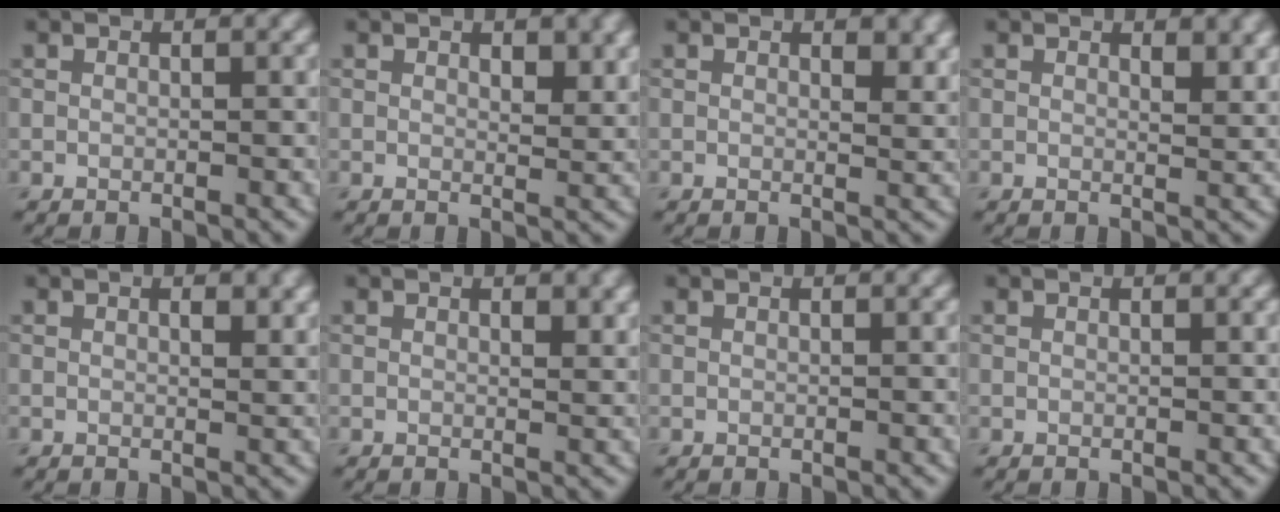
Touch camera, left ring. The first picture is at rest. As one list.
[{"total": 2.1, "force": [1.1, 0.9, 1.5], "torque": [-0.017, -0.006, 0.021]}, {"total": 1.9, "force": [1.1, 0.8, 1.4], "torque": [-0.015, -0.005, 0.020]}, {"total": 2.0, "force": [1.3, 0.7, 1.4], "torque": [-0.016, -0.005, 0.023]}, {"total": 1.3, "force": [0.7, 0.4, 1.0], "torque": [-0.012, -0.002, 0.012]}, {"total": 1.2, "force": [0.7, 0.4, 0.9], "torque": [-0.010, -0.002, 0.012]}, {"total": 0.0}, {"total": 0.0}]